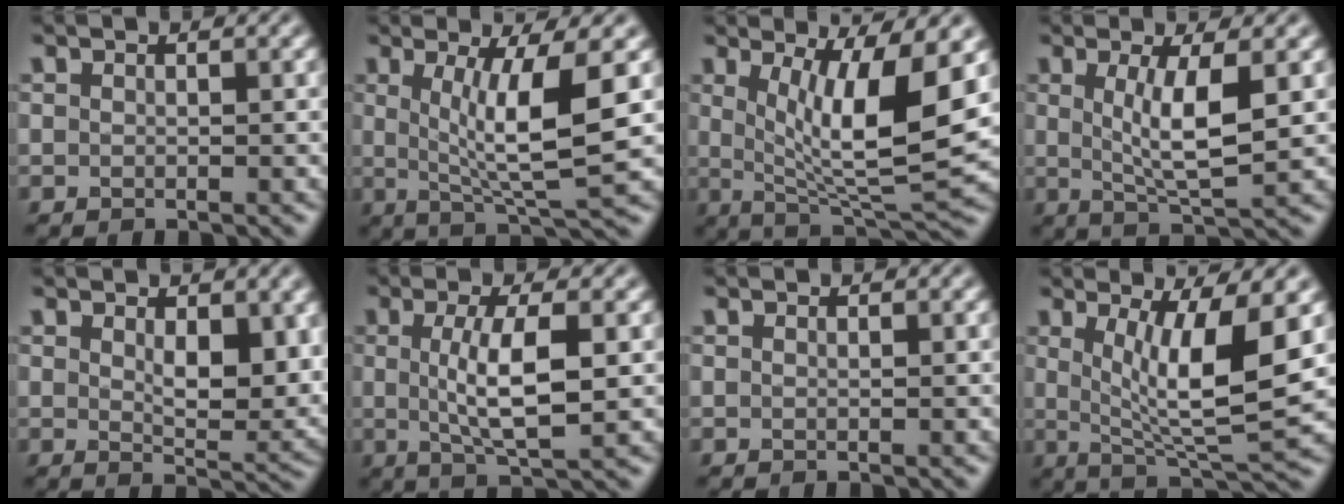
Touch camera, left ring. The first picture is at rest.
{"total": 7.4, "force": [1.0, 1.5, 7.2], "torque": [-0.117, -0.009, 0.023]}
{"total": 9.6, "force": [1.7, 2.4, 9.1], "torque": [-0.148, -0.016, 0.036]}
{"total": 5.3, "force": [0.8, 1.3, 5.1], "torque": [-0.093, -0.009, 0.021]}
{"total": 5.1, "force": [1.3, 2.4, 4.3], "torque": [-0.068, -0.012, 0.031]}
{"total": 5.5, "force": [0.3, 1.4, 5.3], "torque": [-0.103, -0.002, 0.009]}
{"total": 0.0}
{"total": 8.3, "force": [1.3, 2.0, 8.0], "torque": [-0.133, -0.014, 0.031]}